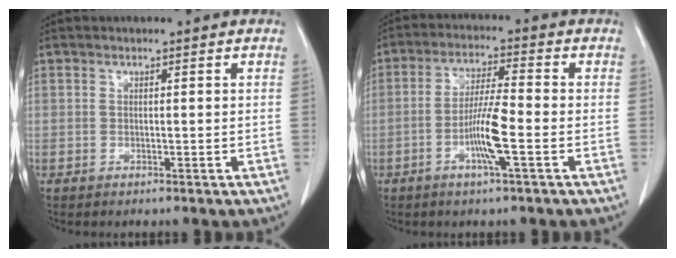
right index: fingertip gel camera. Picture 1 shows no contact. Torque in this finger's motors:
{"motor_torque": [0.20, -0.02, 0.09, 0.10]}